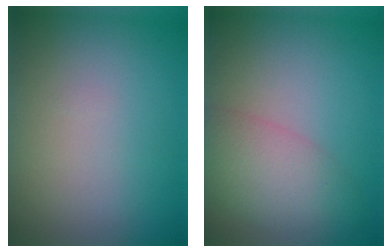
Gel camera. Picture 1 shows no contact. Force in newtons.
{"total": 5.3, "press": 5.2, "slide": 0.4}